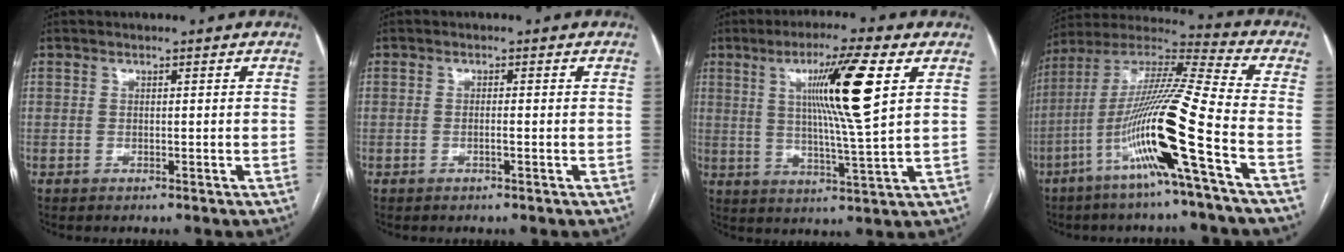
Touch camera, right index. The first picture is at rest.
{"total": 1.0, "force": [-0.3, 0.0, 0.9], "torque": [-0.014, 0.004, -0.004]}
{"total": 12.6, "force": [4.1, -0.8, 11.9], "torque": [-0.205, -0.002, 0.071]}
{"total": 18.1, "force": [-6.9, -1.6, 16.7], "torque": [-0.322, -0.007, -0.136]}